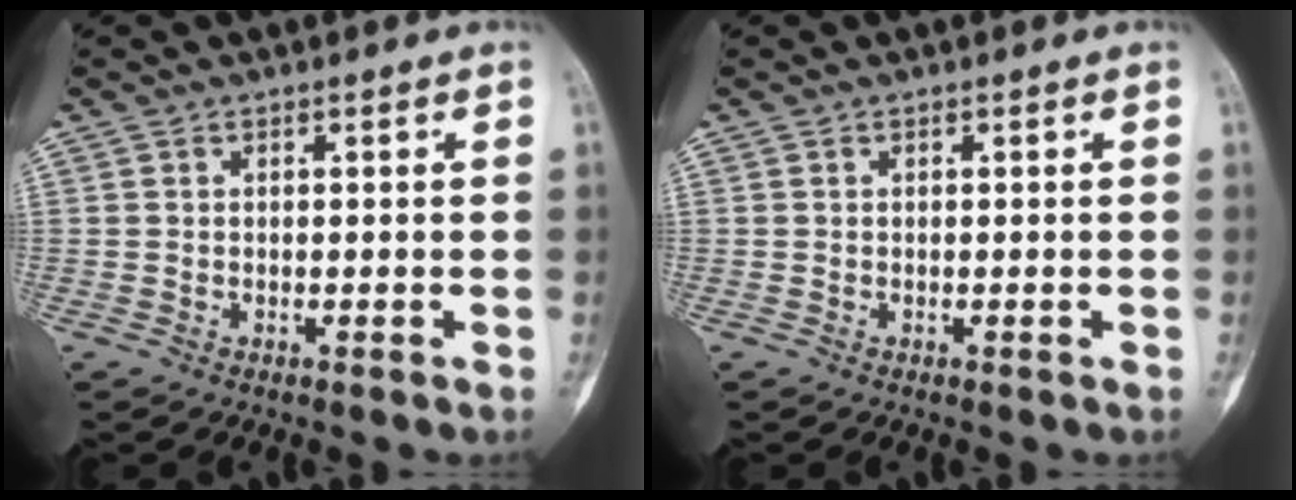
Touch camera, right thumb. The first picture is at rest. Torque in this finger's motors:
{"motor_torque": [0.01, -0.01, 0.15, -0.03, 0.02]}